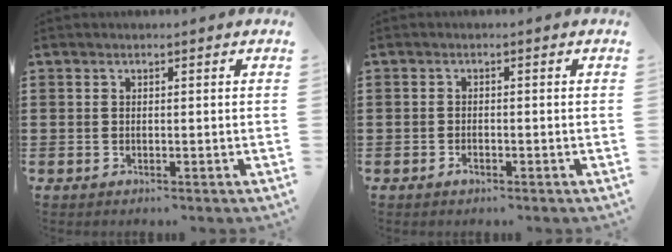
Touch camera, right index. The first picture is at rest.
{"total": 1.0, "force": [-0.6, 0.5, 0.6], "torque": [-0.012, -0.003, -0.010]}